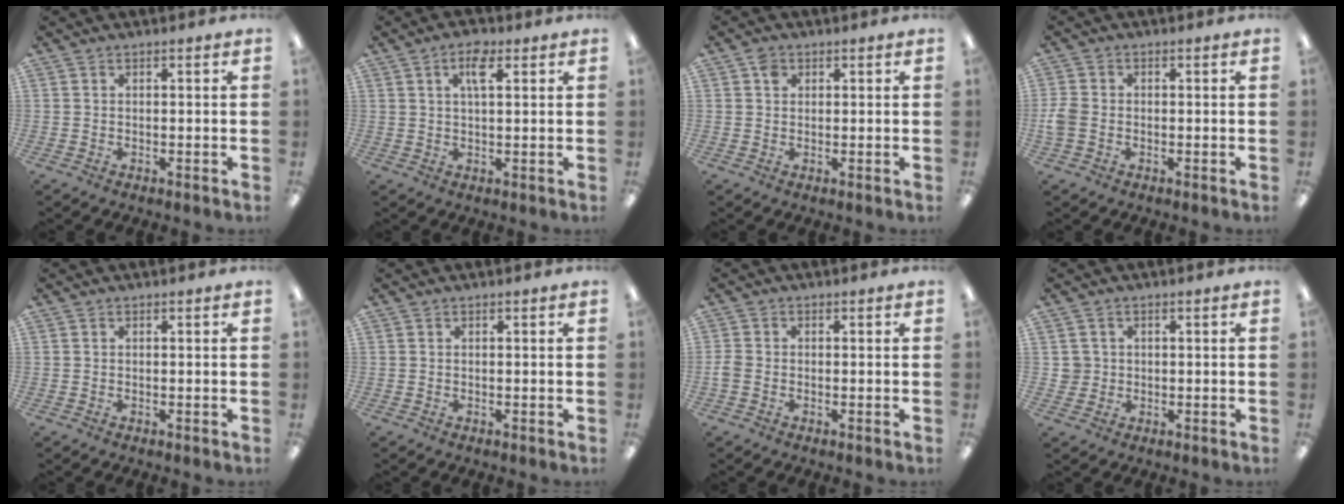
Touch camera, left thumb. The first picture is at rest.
{"total": 5.2, "force": [2.6, 2.0, 4.1], "torque": [-0.073, 0.002, 0.040]}
{"total": 2.1, "force": [0.9, 1.6, 0.9], "torque": [-0.020, 0.004, 0.016]}
{"total": 3.9, "force": [-0.9, 2.9, 2.4], "torque": [-0.053, 0.004, -0.017]}
{"total": 0.0}
{"total": 0.0}
{"total": 1.9, "force": [-0.7, 1.3, 1.2], "torque": [-0.028, 0.000, -0.014]}
{"total": 2.8, "force": [0.5, 2.8, 0.0], "torque": [0.000, 0.002, 0.006]}